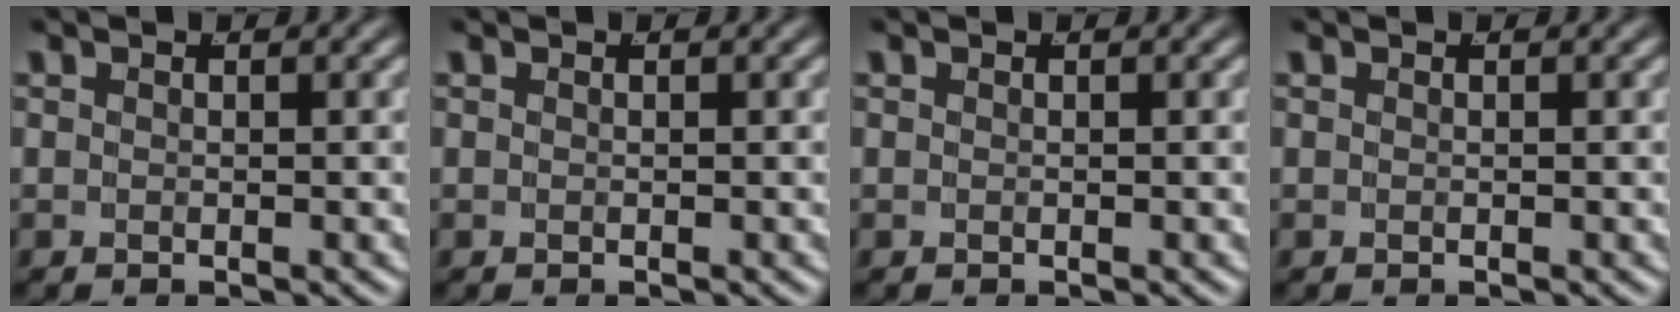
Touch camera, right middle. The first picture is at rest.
{"total": 0.0}
{"total": 0.0}
{"total": 1.1, "force": [-0.1, -1.1, -0.3], "torque": [0.014, -0.011, 0.008]}